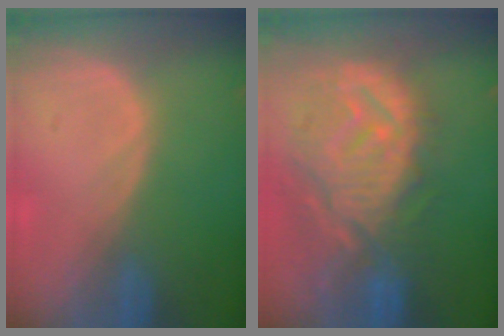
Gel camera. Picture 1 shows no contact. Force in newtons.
{"total": 12.6, "press": 11.2, "slide": 5.9}